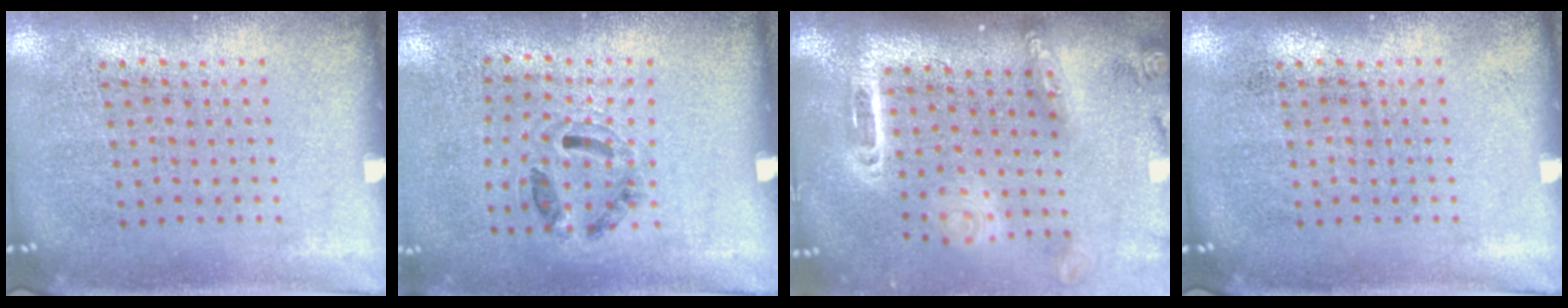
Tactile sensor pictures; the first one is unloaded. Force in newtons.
{"total": 1.2, "press": 0.8, "slide": 0.8}
{"total": 2.5, "press": 1.9, "slide": 1.7}
{"total": 0.0}